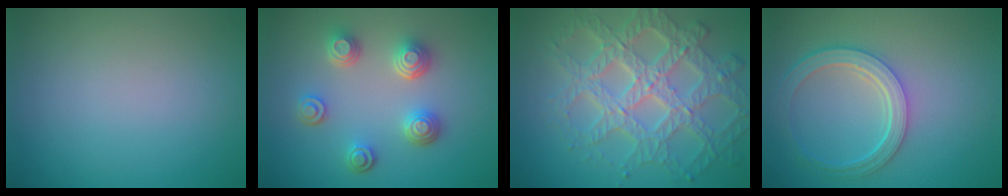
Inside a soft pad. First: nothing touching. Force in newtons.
{"total": 4.3, "press": 3.4, "slide": 2.6}
{"total": 7.5, "press": 6.2, "slide": 4.3}
{"total": 4.9, "press": 3.9, "slide": 3.0}